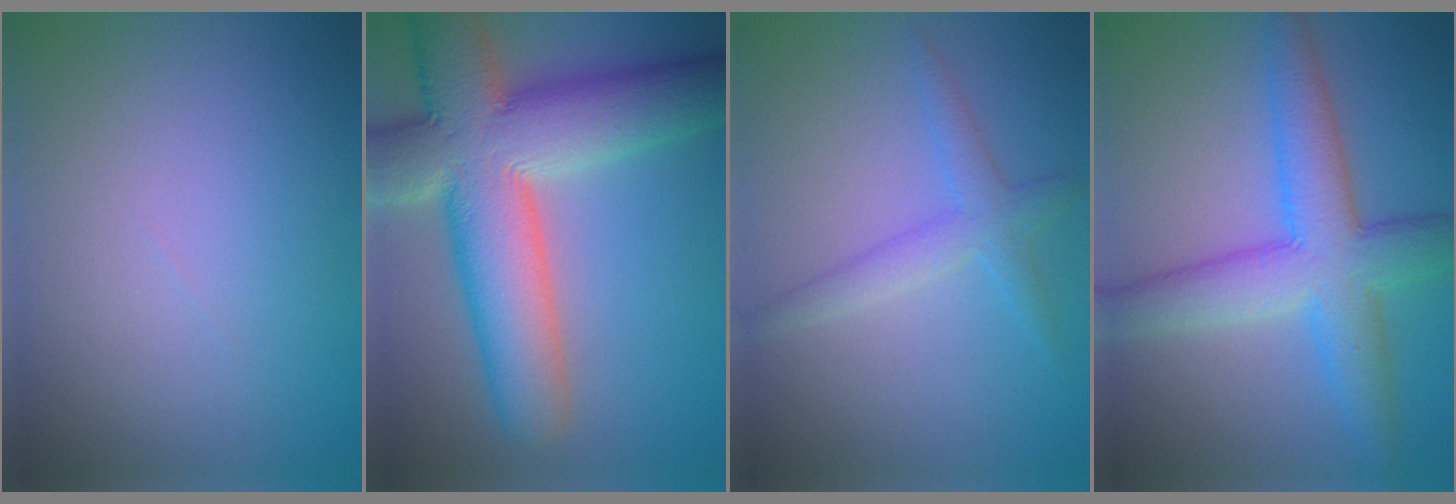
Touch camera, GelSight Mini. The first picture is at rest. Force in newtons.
{"total": 13.5, "press": 13.4, "slide": 1.0}
{"total": 2.6, "press": 2.6, "slide": 0.1}
{"total": 7.2, "press": 7.2, "slide": 0.1}